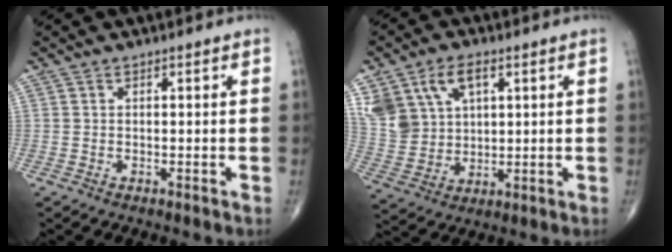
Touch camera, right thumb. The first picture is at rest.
{"total": 13.0, "force": [5.6, 8.9, 7.7], "torque": [-0.145, -0.008, 0.122]}